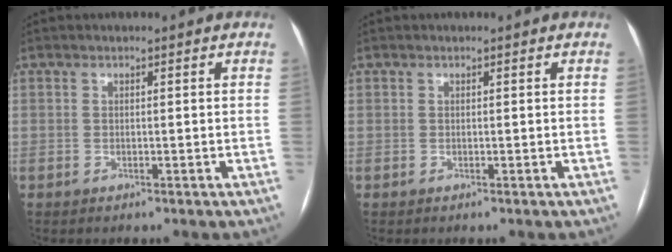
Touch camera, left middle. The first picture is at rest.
{"total": 0.0}